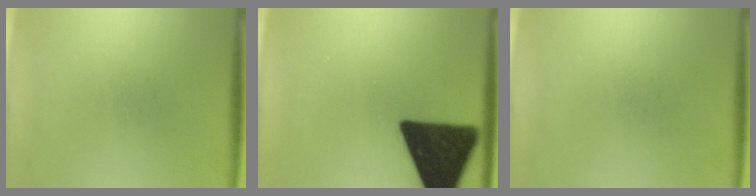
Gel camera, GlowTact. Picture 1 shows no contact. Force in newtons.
{"total": 19.1}
{"total": 0.0}